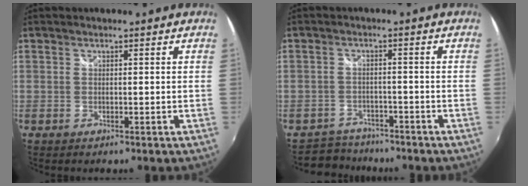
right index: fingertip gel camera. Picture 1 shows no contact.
{"total": 5.2, "force": [-4.5, 2.7, -0.2], "torque": [-0.014, 0.007, -0.077]}